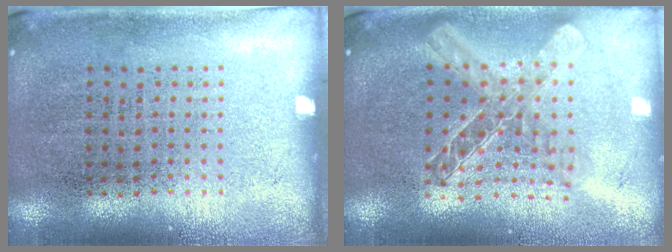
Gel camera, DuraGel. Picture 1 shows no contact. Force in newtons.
{"total": 1.9, "press": 1.6, "slide": 1.0}